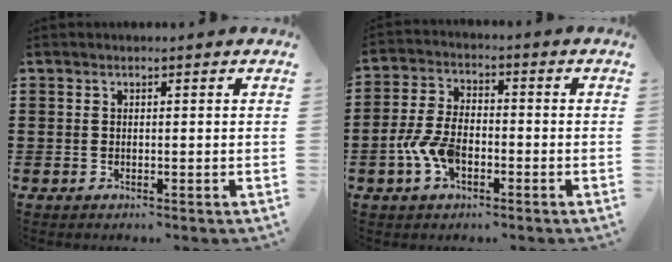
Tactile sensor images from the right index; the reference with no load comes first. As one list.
[{"total": 6.7, "force": [-2.5, 3.7, 5.0], "torque": [-0.133, -0.004, -0.056]}]